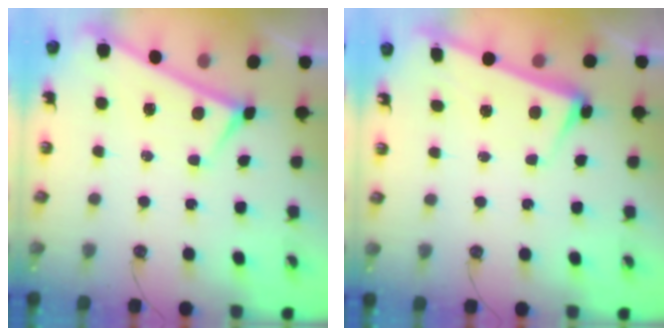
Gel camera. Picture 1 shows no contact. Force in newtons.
{"total": 2.6, "press": 2.3, "slide": 1.1}